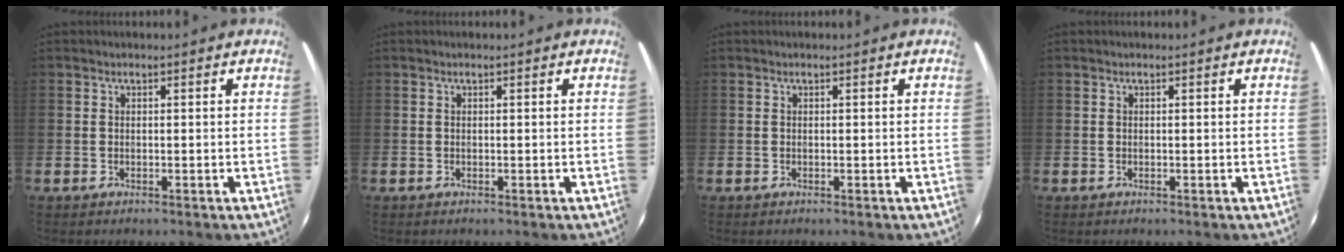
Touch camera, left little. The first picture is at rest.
{"total": 0.0}
{"total": 0.0}
{"total": 0.0}